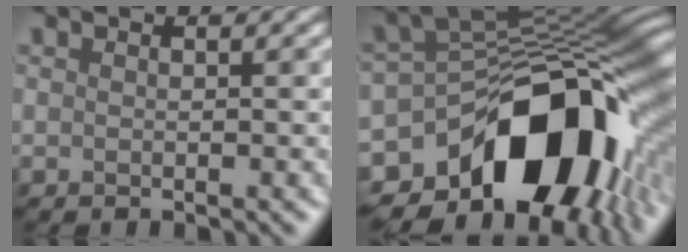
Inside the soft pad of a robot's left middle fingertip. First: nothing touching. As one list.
[{"total": 15.2, "force": [-6.2, 9.4, 10.2], "torque": [-0.141, -0.002, -0.104]}]